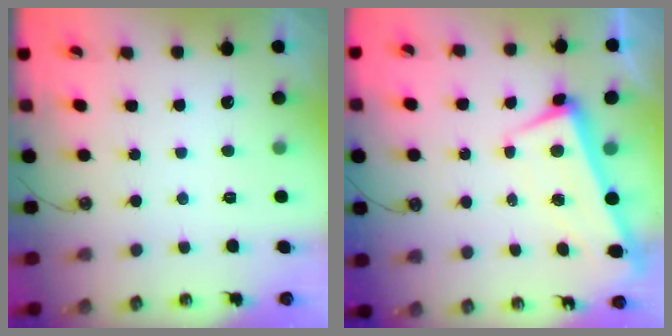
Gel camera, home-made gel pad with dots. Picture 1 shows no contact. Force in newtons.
{"total": 2.1, "press": 1.3, "slide": 1.6}